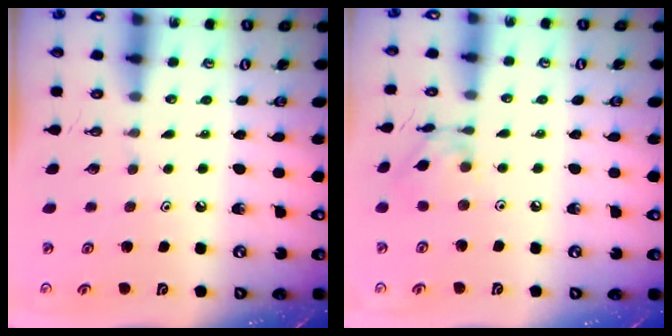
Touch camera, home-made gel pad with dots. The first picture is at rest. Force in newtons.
{"total": 6.7, "press": 6.7, "slide": 0.3}